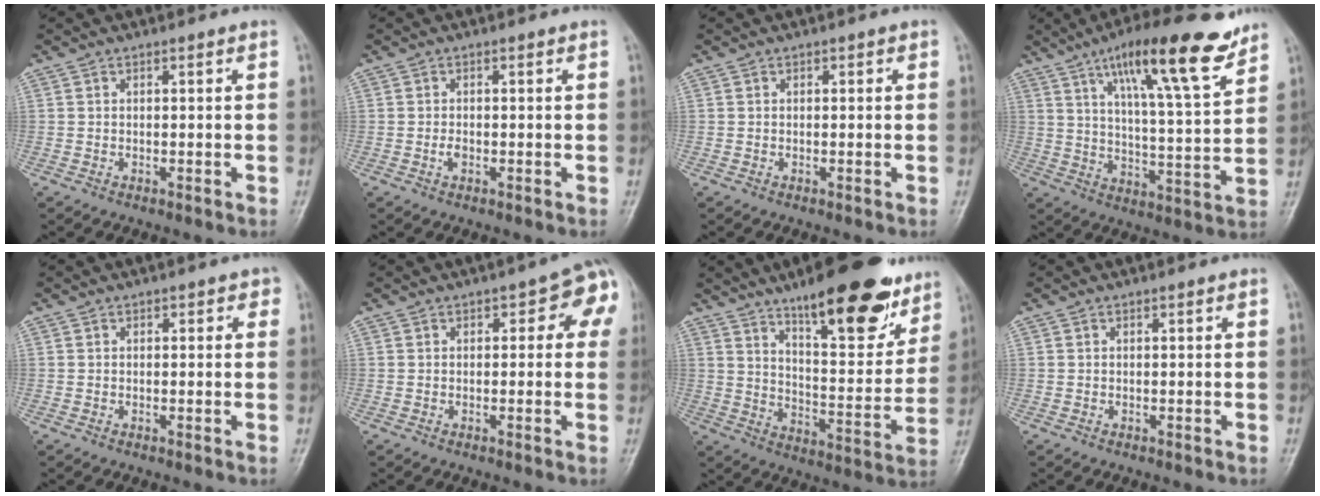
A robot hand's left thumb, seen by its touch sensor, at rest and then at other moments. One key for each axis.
{"total": 1.2, "fx": -0.3, "fy": 0.8, "fz": 0.8, "tx": -0.012, "ty": 0.000, "tz": -0.006}
{"total": 0.6, "fx": 0.2, "fy": 0.4, "fz": 0.3, "tx": 0.005, "ty": 0.001, "tz": -0.001}
{"total": 18.4, "fx": 11.5, "fy": 3.7, "fz": 13.8, "tx": -0.192, "ty": -0.052, "tz": 0.183}
{"total": 1.4, "fx": 0.5, "fy": 1.0, "fz": 0.8, "tx": 0.010, "ty": 0.003, "tz": -0.001}
{"total": 6.2, "fx": 1.5, "fy": 3.1, "fz": 5.1, "tx": -0.021, "ty": 0.010, "tz": 0.004}
{"total": 21.6, "fx": 14.2, "fy": 6.8, "fz": 14.8, "tx": -0.167, "ty": -0.069, "tz": 0.218}
{"total": 0.0}